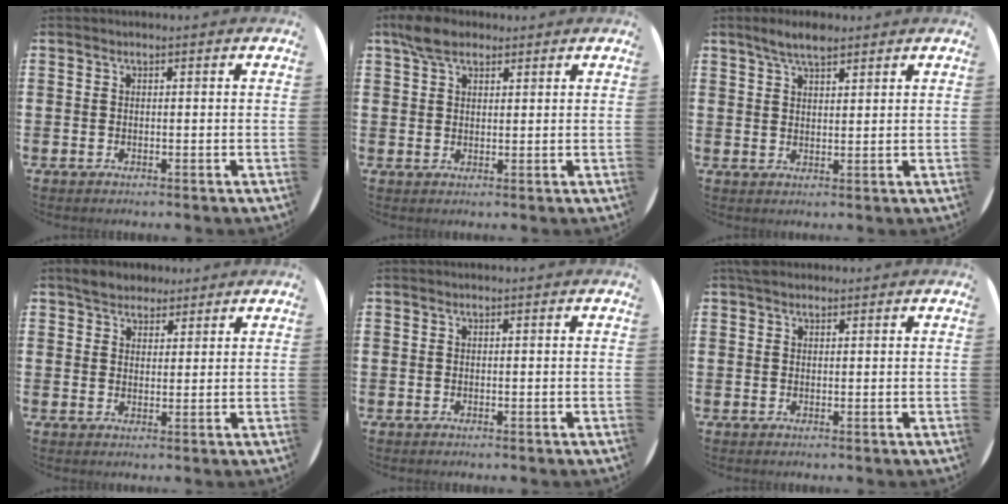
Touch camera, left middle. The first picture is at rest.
{"total": 4.0, "force": [3.1, 1.9, 1.8], "torque": [-0.034, 0.004, 0.056]}
{"total": 4.1, "force": [3.4, 1.1, 2.1], "torque": [-0.039, -0.003, 0.059]}
{"total": 3.2, "force": [2.9, 1.5, 0.1], "torque": [-0.004, 0.001, 0.054]}
{"total": 0.0}
{"total": 1.2, "force": [1.0, 0.5, 0.2], "torque": [0.002, 0.000, 0.018]}